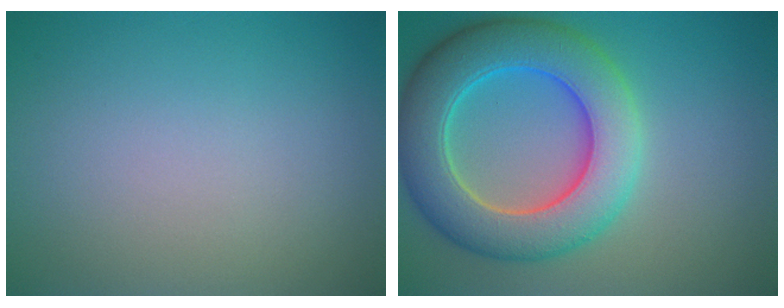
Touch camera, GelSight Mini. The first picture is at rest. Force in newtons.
{"total": 9.4, "press": 9.4, "slide": 0.3}